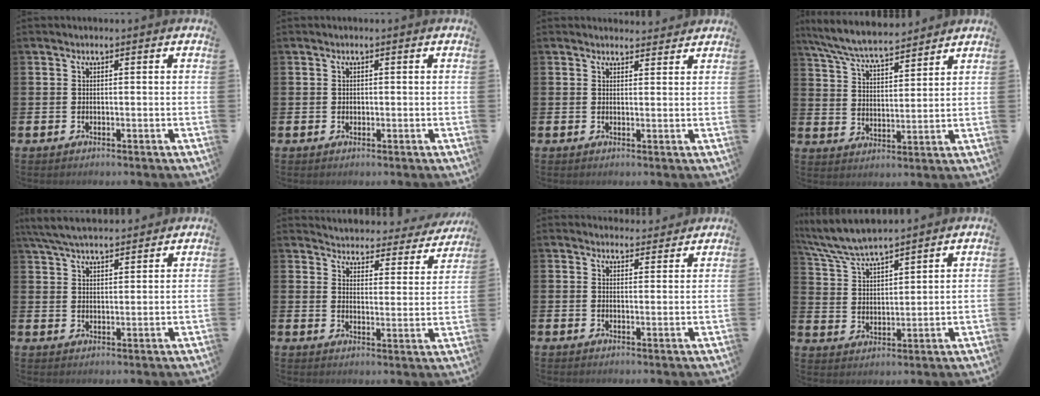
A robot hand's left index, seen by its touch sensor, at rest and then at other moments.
{"total": 0.6, "force": [0.1, 0.5, 0.2], "torque": [-0.001, 0.004, -0.001]}
{"total": 2.1, "force": [2.0, 0.4, -0.1], "torque": [0.007, -0.011, 0.035]}
{"total": 7.3, "force": [6.9, 0.8, 2.2], "torque": [-0.072, -0.034, 0.125]}
{"total": 5.5, "force": [5.2, 0.9, 1.6], "torque": [-0.053, -0.017, 0.097]}
{"total": 3.6, "force": [3.5, 0.6, 0.2], "torque": [-0.019, -0.037, 0.053]}
{"total": 2.9, "force": [2.9, 0.6, -0.1], "torque": [0.006, -0.018, 0.050]}
{"total": 6.6, "force": [6.3, 0.7, 1.6], "torque": [-0.062, -0.029, 0.114]}